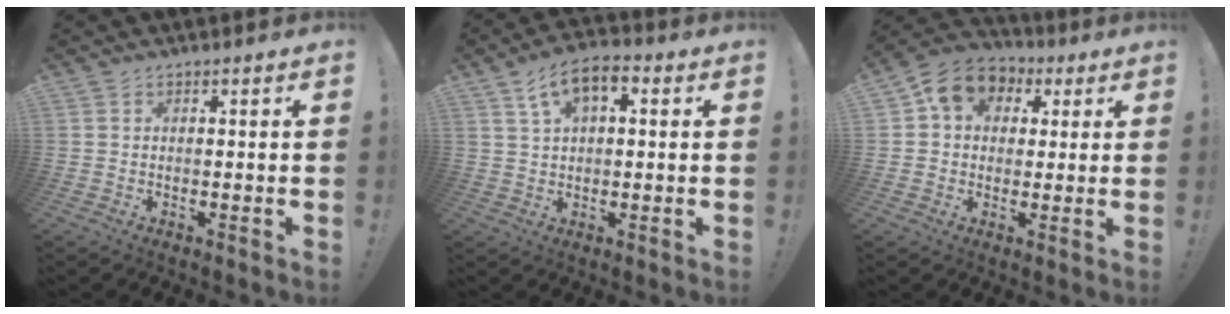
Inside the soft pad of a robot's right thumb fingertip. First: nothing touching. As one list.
[{"total": 8.2, "force": [3.1, 4.4, 6.2], "torque": [-0.097, 0.000, 0.058]}, {"total": 9.6, "force": [2.9, 8.0, 4.6], "torque": [-0.061, -0.001, 0.057]}]